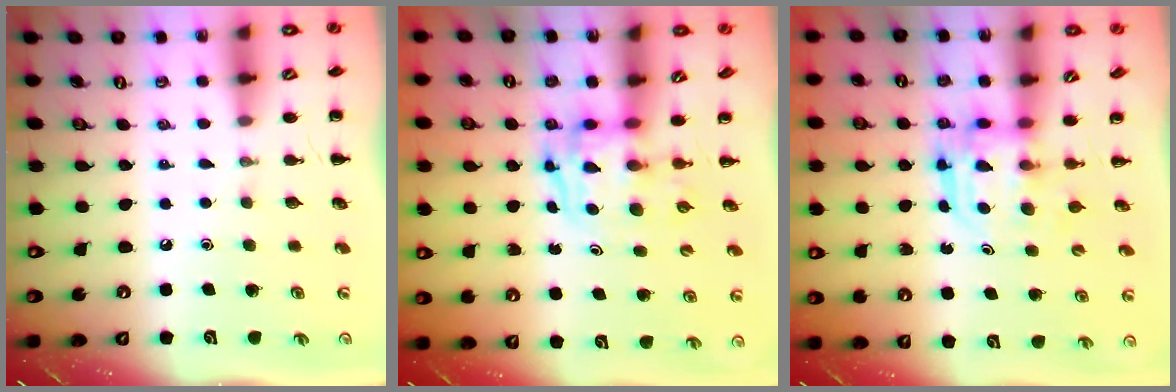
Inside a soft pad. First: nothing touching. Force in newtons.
{"total": 3.4, "press": 3.4, "slide": 0.6}
{"total": 3.1, "press": 3.1, "slide": 0.2}